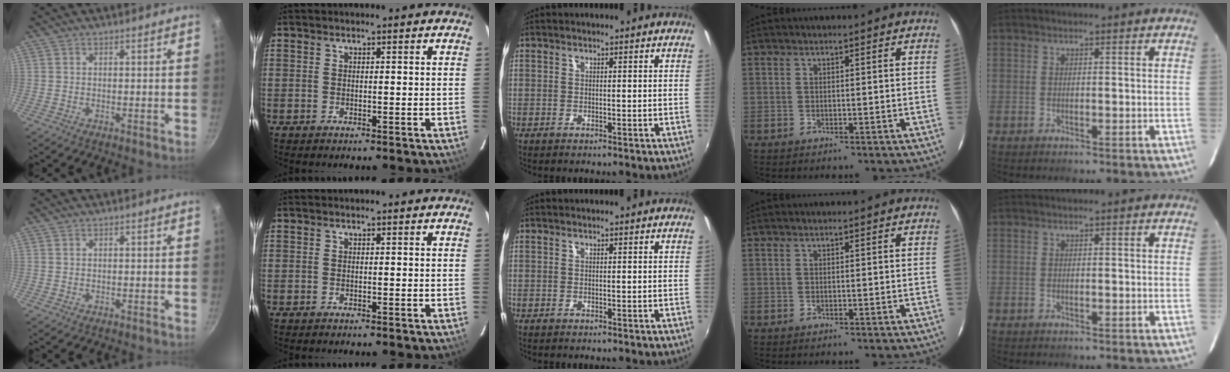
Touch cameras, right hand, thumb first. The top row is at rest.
{}